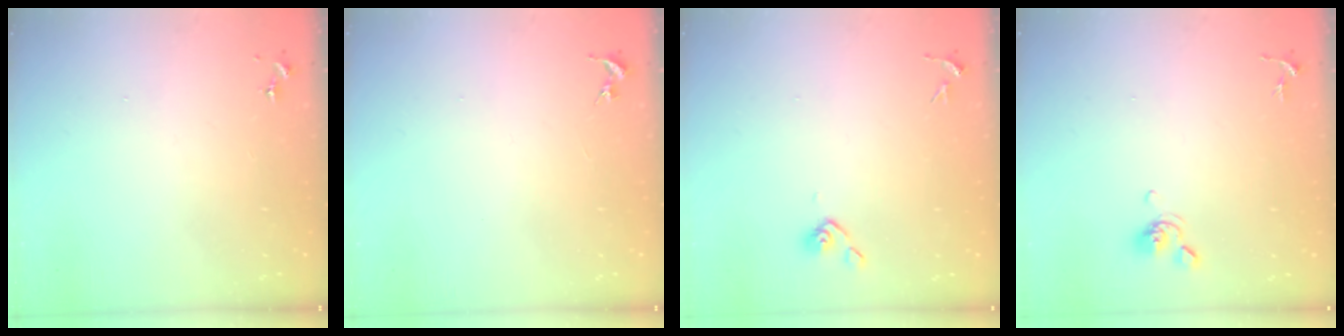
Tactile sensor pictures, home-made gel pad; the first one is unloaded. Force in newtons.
{"total": 0.0}
{"total": 4.3, "press": 4.1, "slide": 1.3}
{"total": 6.2, "press": 6.0, "slide": 1.5}